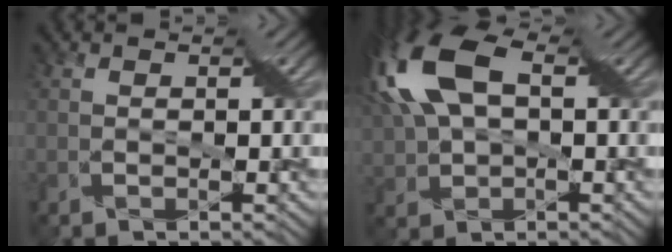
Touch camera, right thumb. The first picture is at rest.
{"total": 14.2, "force": [4.0, 8.0, 11.1], "torque": [-0.266, 0.014, 0.071]}